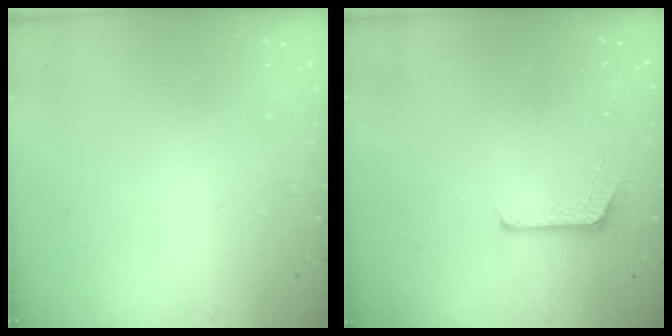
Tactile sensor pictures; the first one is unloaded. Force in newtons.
{"total": 5.7, "press": 5.7, "slide": 0.6}